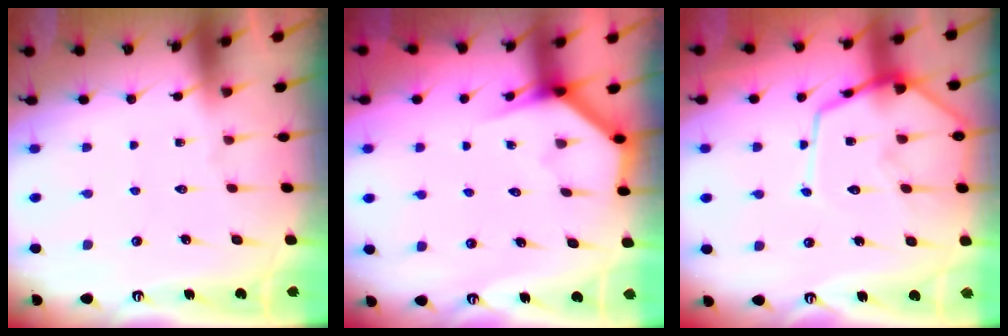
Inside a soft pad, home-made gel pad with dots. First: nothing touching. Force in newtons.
{"total": 3.8, "press": 3.8, "slide": 0.3}
{"total": 13.2, "press": 13.1, "slide": 1.2}